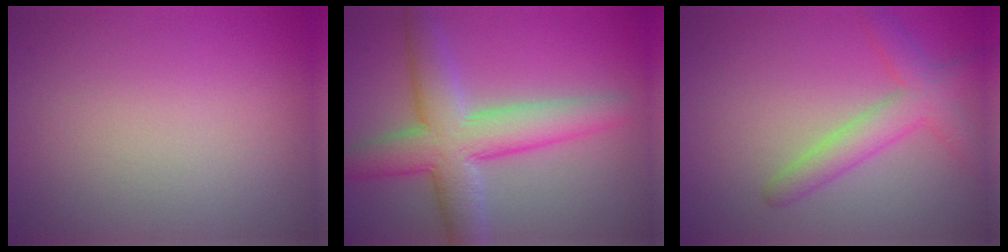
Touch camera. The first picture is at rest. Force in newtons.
{"total": 7.5, "press": 7.5, "slide": 0.4}
{"total": 3.7, "press": 3.7, "slide": 0.2}